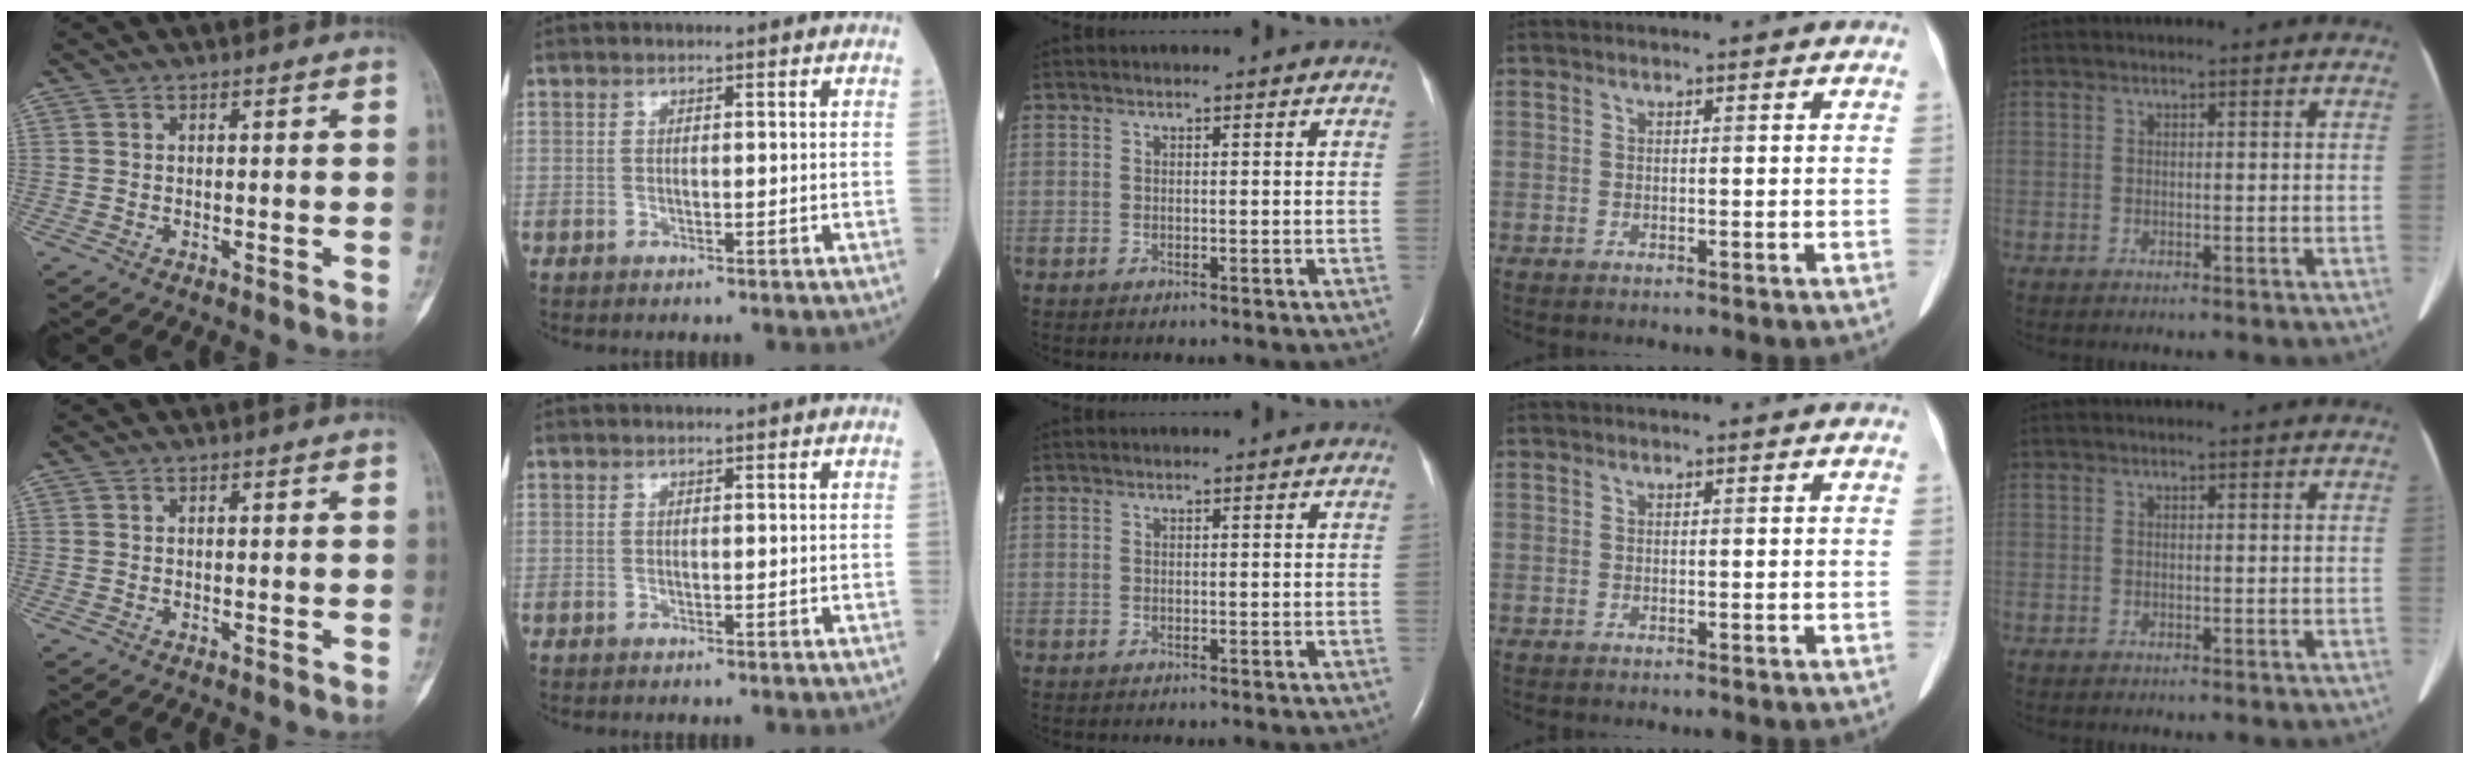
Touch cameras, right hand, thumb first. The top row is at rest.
{}